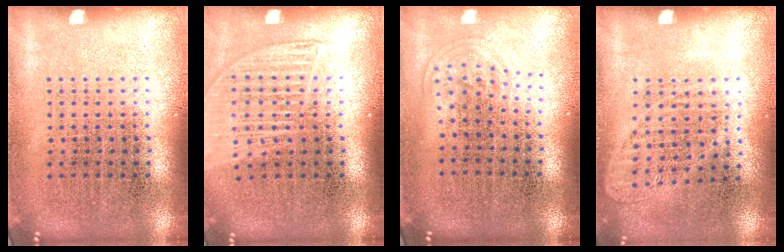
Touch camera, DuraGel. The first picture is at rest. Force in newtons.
{"total": 1.4, "press": 1.3, "slide": 0.6}
{"total": 1.0, "press": 0.6, "slide": 0.8}
{"total": 1.0, "press": 0.9, "slide": 0.4}